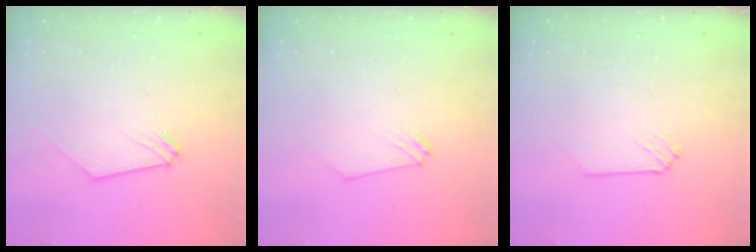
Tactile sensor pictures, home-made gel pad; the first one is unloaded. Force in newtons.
{"total": 0.0}
{"total": 0.0}